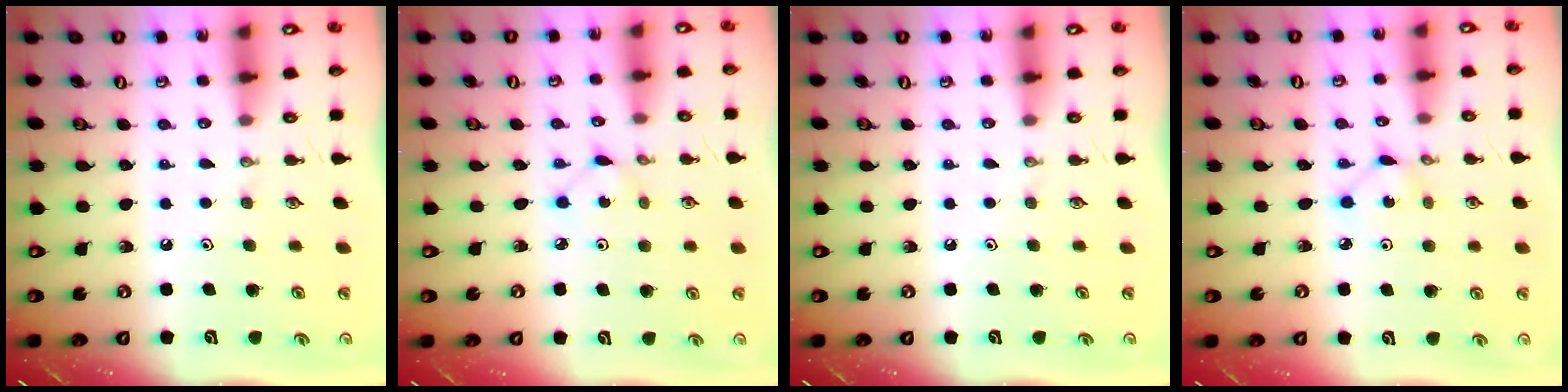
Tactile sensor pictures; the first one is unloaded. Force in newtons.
{"total": 2.4, "press": 2.4, "slide": 0.3}
{"total": 0.0}
{"total": 2.0, "press": 2.0, "slide": 0.3}